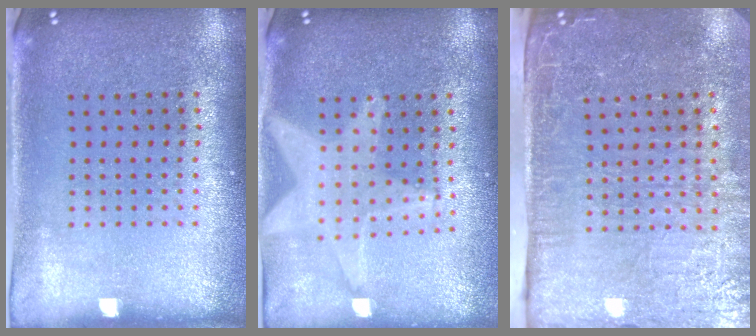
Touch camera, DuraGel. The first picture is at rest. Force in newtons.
{"total": 2.0, "press": 1.7, "slide": 1.0}
{"total": 4.8, "press": 4.0, "slide": 2.6}